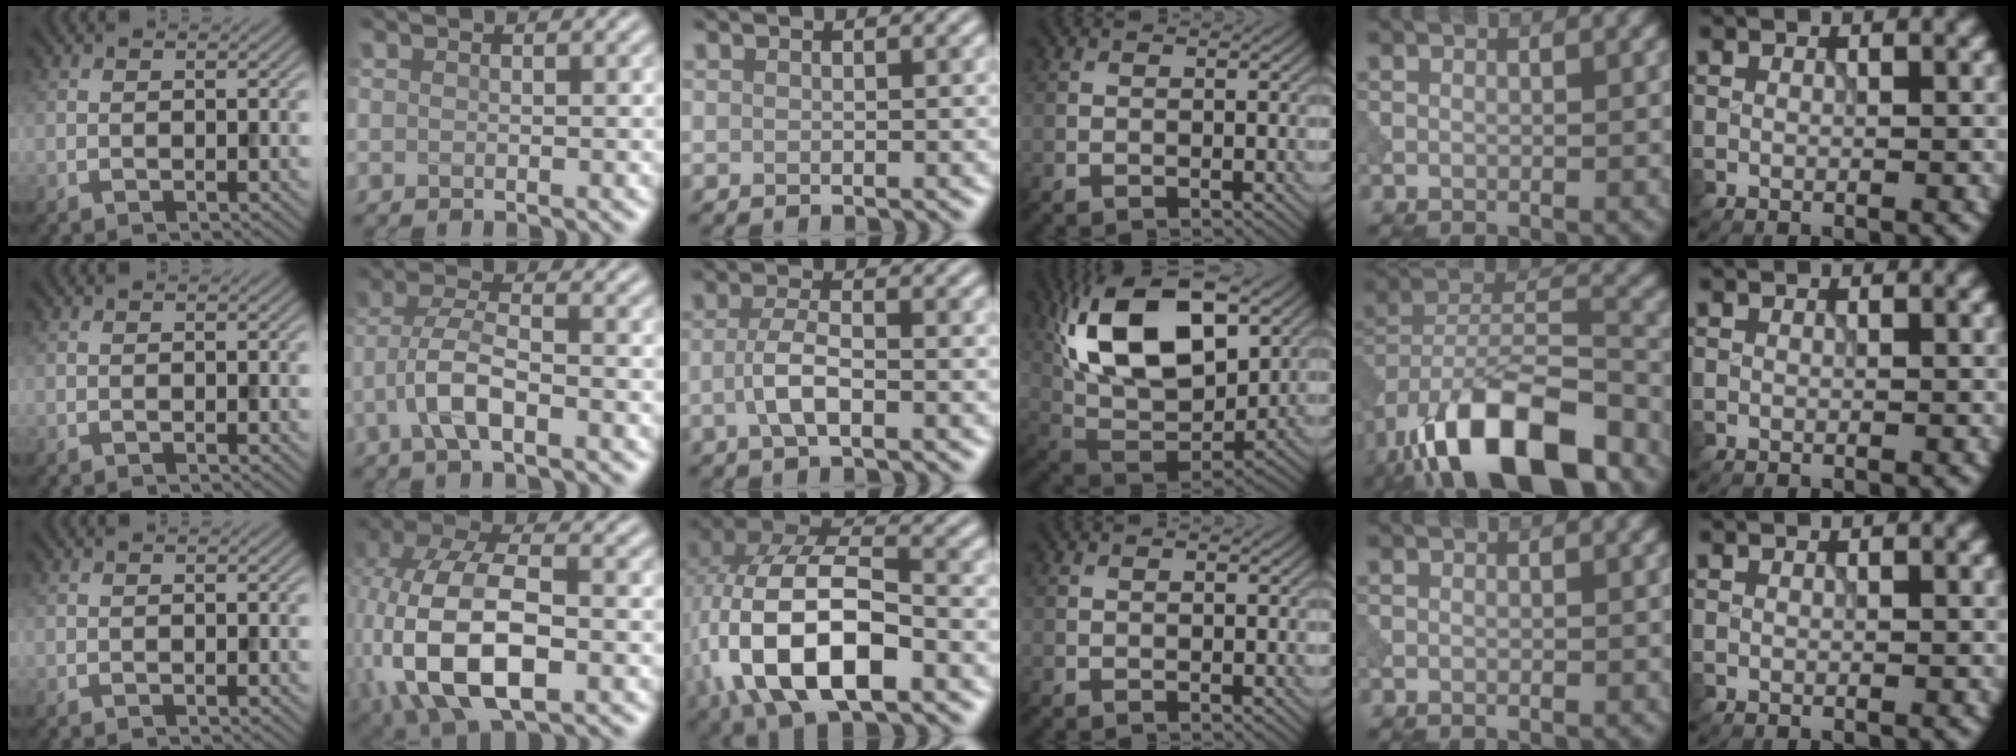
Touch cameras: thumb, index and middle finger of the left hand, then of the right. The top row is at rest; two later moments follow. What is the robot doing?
{"motion": "insert", "object": "peg toy"}